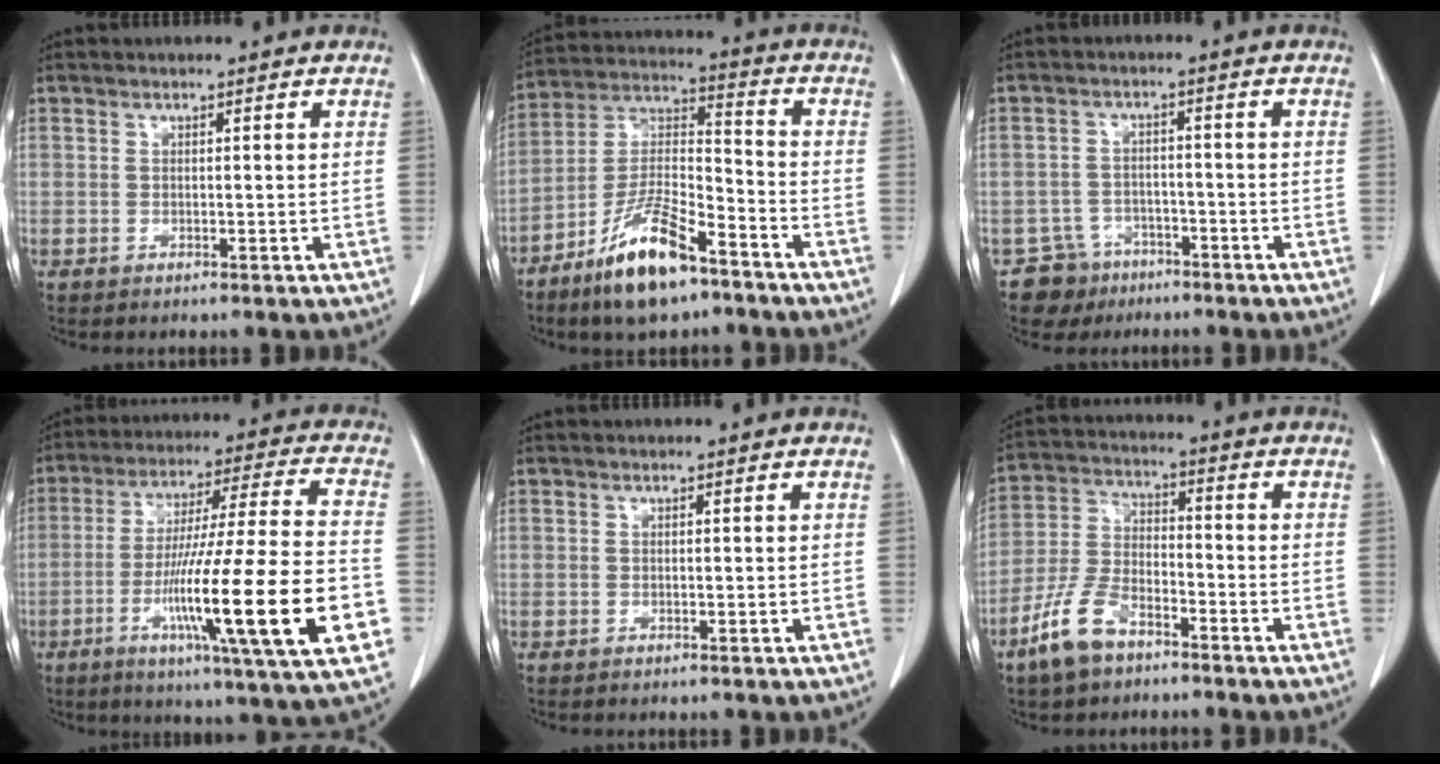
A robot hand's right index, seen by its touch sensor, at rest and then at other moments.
{"total": 14.0, "force": [-9.2, 3.7, 9.9], "torque": [-0.200, -0.005, -0.168]}
{"total": 5.5, "force": [-3.7, 4.0, -0.4], "torque": [0.013, 0.010, -0.060]}
{"total": 24.2, "force": [-7.0, 0.4, 23.2], "torque": [-0.356, -0.026, -0.118]}
{"total": 0.0}
{"total": 9.2, "force": [-6.1, 4.3, 5.4], "torque": [-0.130, -0.001, -0.123]}